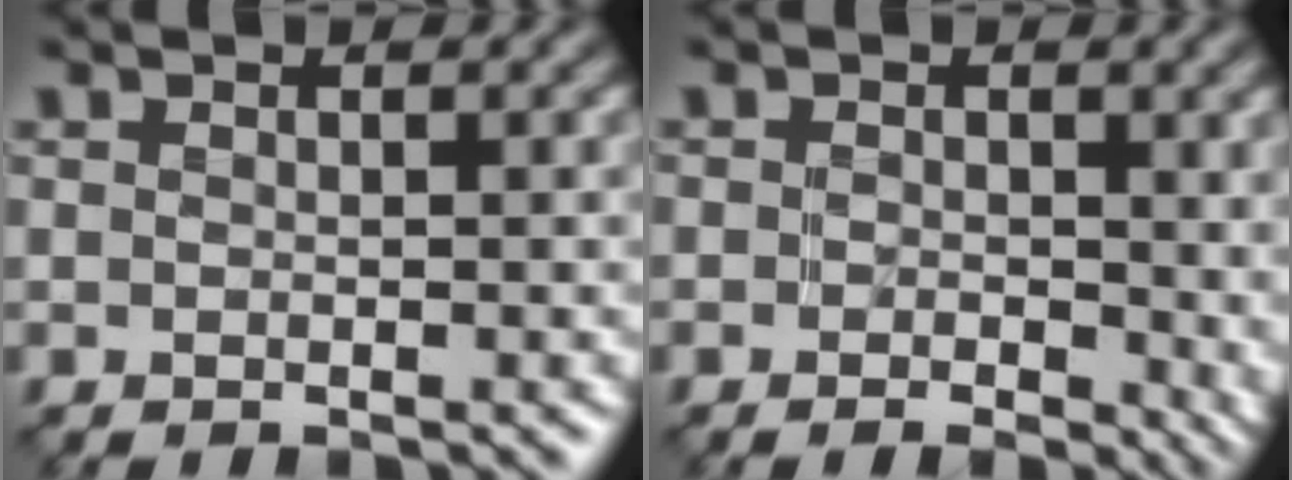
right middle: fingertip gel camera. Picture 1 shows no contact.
{"total": 4.6, "force": [-0.5, 2.7, 3.6], "torque": [-0.035, -0.008, -0.008]}